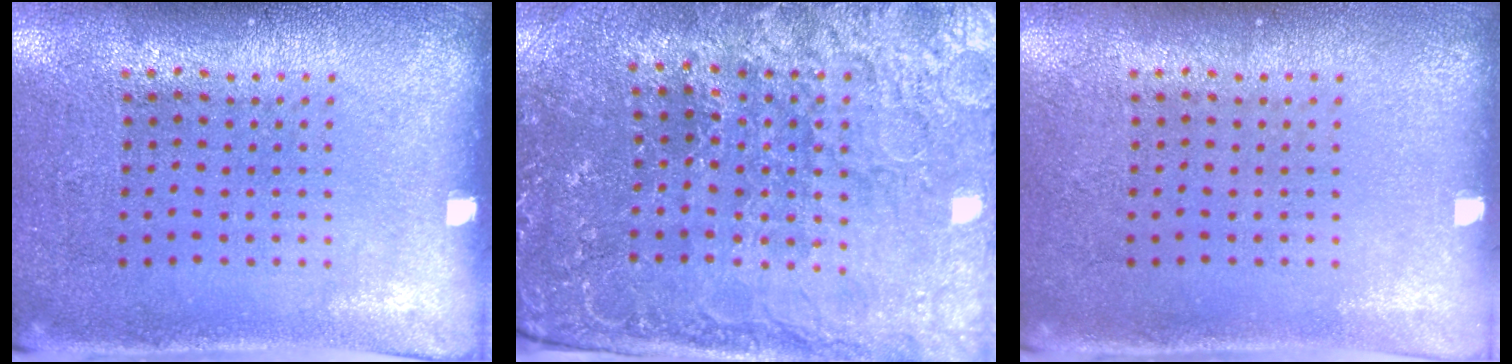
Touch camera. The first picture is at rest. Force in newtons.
{"total": 3.2, "press": 3.1, "slide": 0.4}
{"total": 0.0}